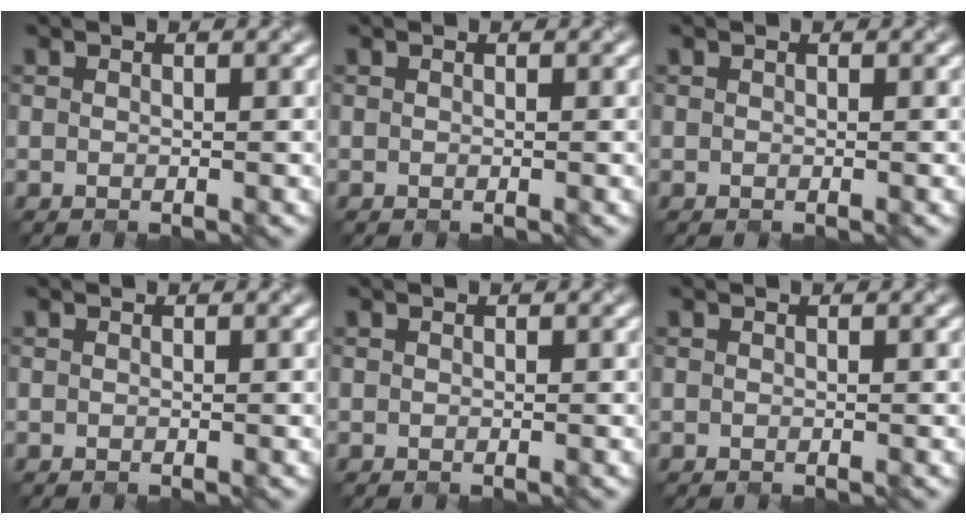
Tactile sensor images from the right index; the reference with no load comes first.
{"total": 0.0}
{"total": 0.0}
{"total": 0.0}
{"total": 0.0}
{"total": 0.0}